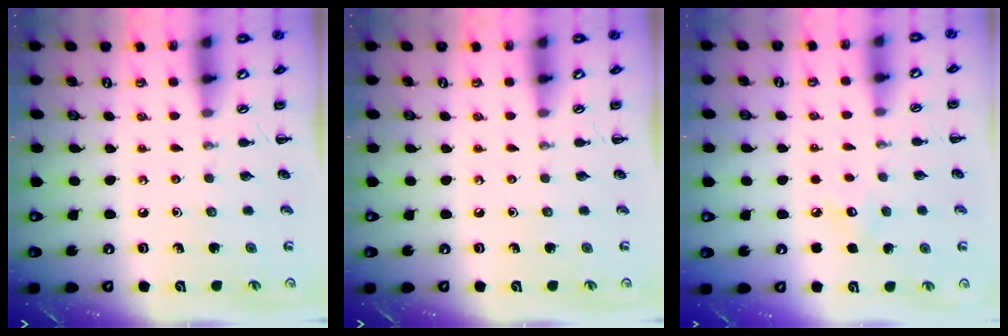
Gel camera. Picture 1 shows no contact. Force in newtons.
{"total": 0.0}
{"total": 3.7, "press": 3.6, "slide": 0.9}